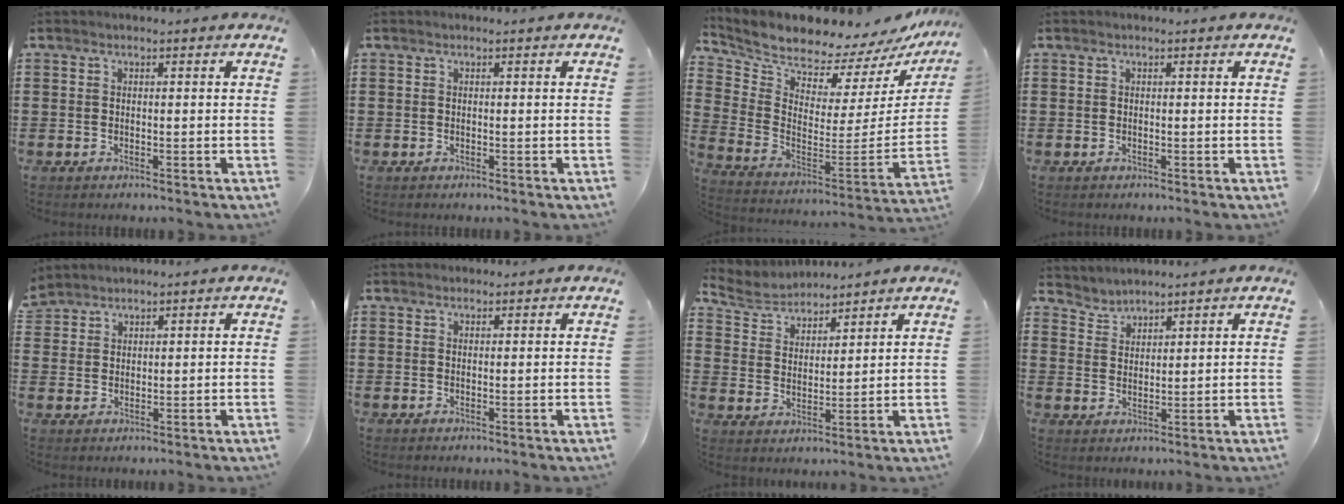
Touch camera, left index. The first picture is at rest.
{"total": 0.0}
{"total": 7.6, "force": [7.5, 1.1, 0.1], "torque": [-0.059, -0.079, 0.126]}
{"total": 0.0}
{"total": 2.3, "force": [2.2, 0.8, -0.3], "torque": [-0.002, 0.002, 0.044]}
{"total": 1.0, "force": [0.9, 0.3, 0.0], "torque": [-0.002, 0.001, 0.019]}
{"total": 4.8, "force": [4.5, 1.6, 0.4], "torque": [-0.032, -0.018, 0.080]}
{"total": 2.7, "force": [2.6, 0.4, -0.6], "torque": [0.002, -0.007, 0.049]}